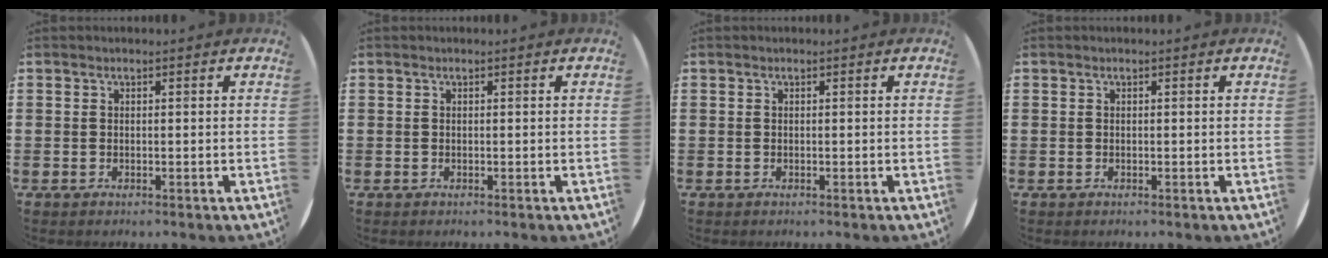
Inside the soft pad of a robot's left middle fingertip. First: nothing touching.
{"total": 0.0}
{"total": 0.0}
{"total": 0.0}